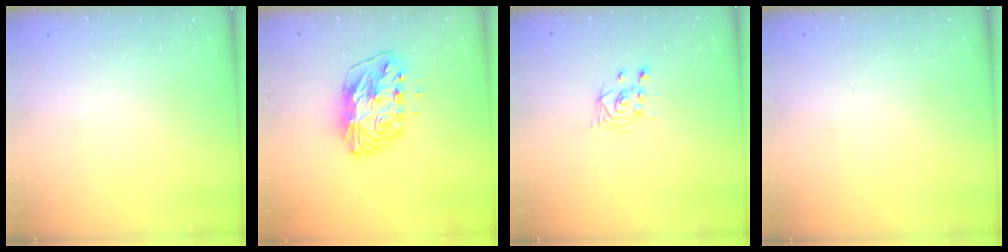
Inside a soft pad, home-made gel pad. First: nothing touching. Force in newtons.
{"total": 10.8, "press": 10.8, "slide": 1.0}
{"total": 2.9, "press": 2.9, "slide": 0.1}
{"total": 0.0}